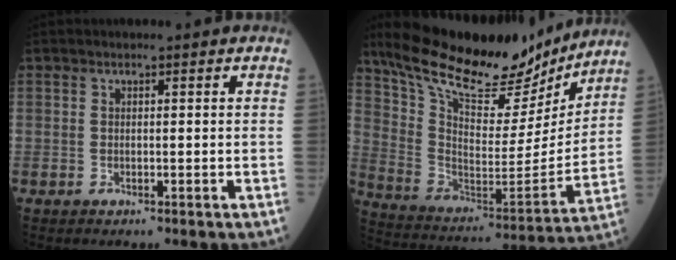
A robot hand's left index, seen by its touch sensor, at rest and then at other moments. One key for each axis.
{"total": 25.8, "fx": 21.6, "fy": 6.9, "fz": 12.3, "tx": -0.216, "ty": -0.018, "tz": 0.337}